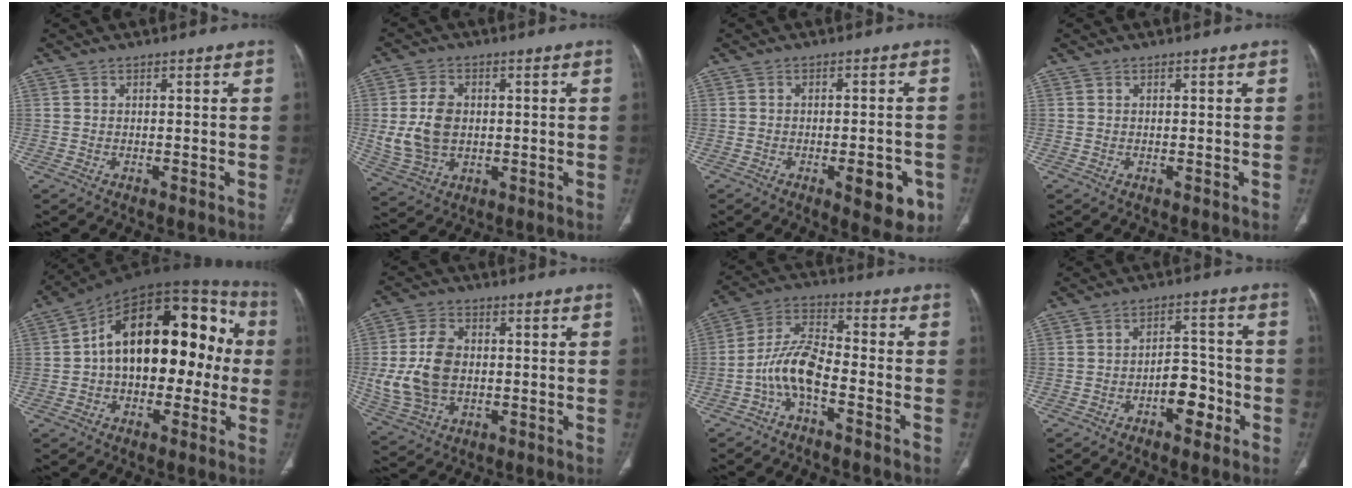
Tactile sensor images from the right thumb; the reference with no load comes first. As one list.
[{"total": 9.5, "force": [0.5, 6.8, 6.6], "torque": [-0.121, 0.000, 0.020]}, {"total": 8.2, "force": [-3.4, 3.2, 6.8], "torque": [-0.067, 0.005, -0.036]}, {"total": 0.0}, {"total": 23.0, "force": [0.5, 13.5, 18.7], "torque": [-0.248, 0.058, -0.002]}, {"total": 12.1, "force": [-0.1, 8.5, 8.6], "torque": [-0.168, 0.006, 0.008]}, {"total": 8.9, "force": [-3.6, 3.6, 7.3], "torque": [-0.154, 0.050, -0.078]}, {"total": 7.5, "force": [-3.3, 4.2, 5.3], "torque": [-0.053, 0.036, -0.052]}]